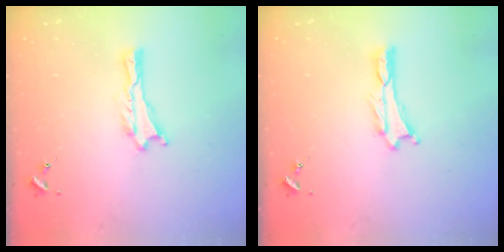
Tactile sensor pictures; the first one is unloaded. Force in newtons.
{"total": 0.0}